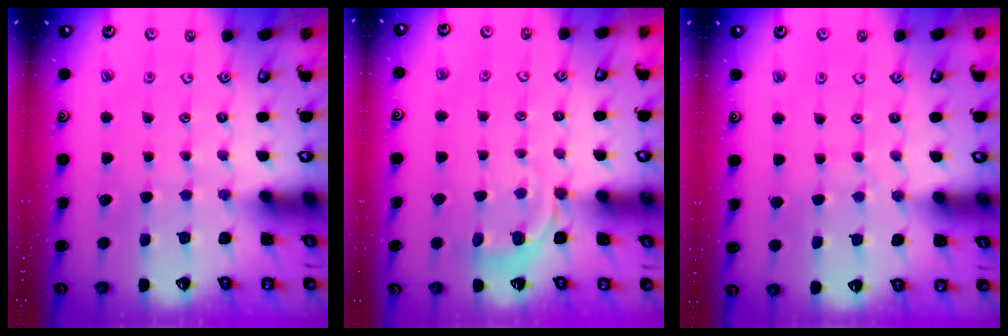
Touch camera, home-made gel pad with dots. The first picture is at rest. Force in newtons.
{"total": 4.5, "press": 4.1, "slide": 1.8}
{"total": 3.8, "press": 3.7, "slide": 0.3}